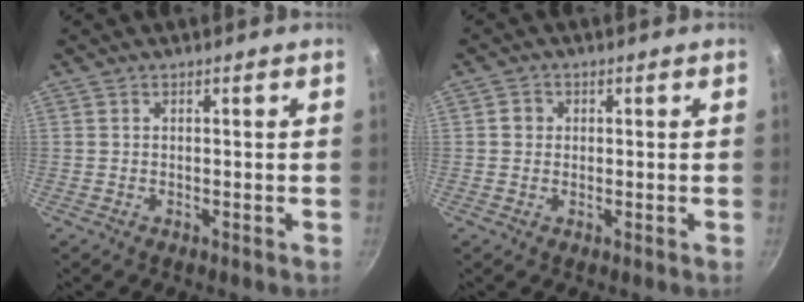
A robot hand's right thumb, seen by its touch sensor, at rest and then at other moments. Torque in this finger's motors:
{"motor_torque": [0.01, 0.75, 0.35, -0.18, 0.02]}